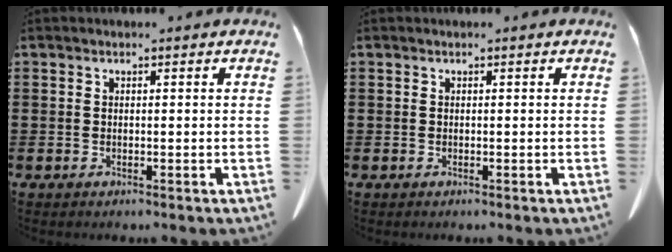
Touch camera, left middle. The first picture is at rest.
{"total": 0.0}